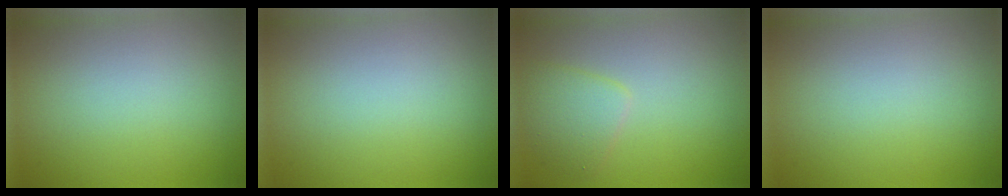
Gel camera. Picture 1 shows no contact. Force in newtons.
{"total": 0.0}
{"total": 2.3, "press": 2.3, "slide": 0.1}
{"total": 0.0}